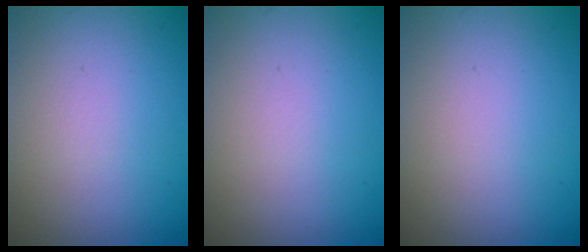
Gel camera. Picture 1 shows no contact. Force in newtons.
{"total": 0.0}
{"total": 0.0}